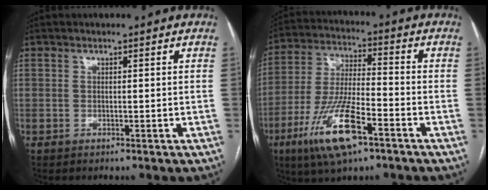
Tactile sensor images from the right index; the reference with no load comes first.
{"total": 13.8, "force": [-7.1, 3.0, 11.4], "torque": [-0.237, -0.015, -0.127]}